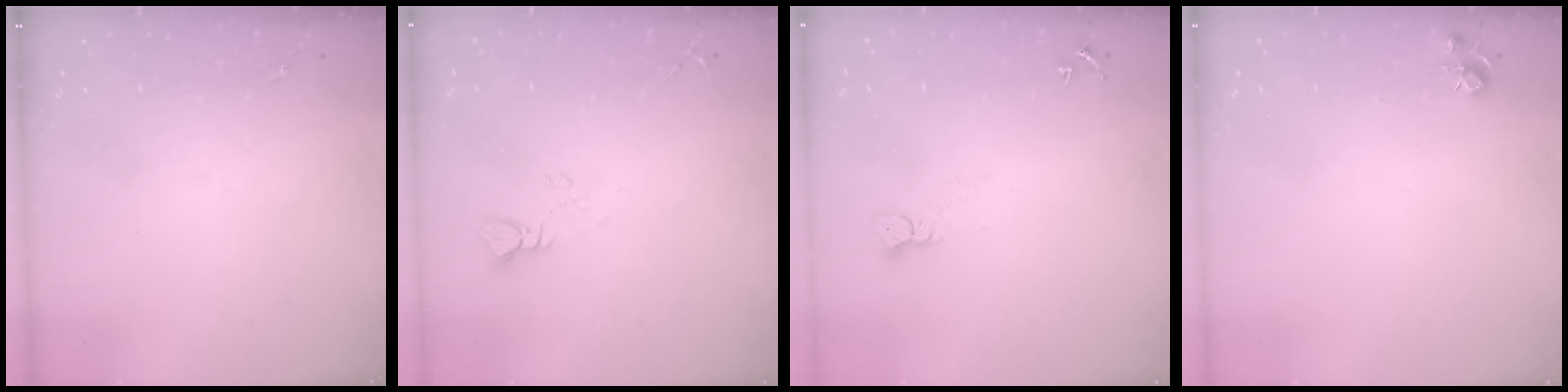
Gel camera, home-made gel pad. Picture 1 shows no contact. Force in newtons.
{"total": 2.8, "press": 2.8, "slide": 0.2}
{"total": 3.2, "press": 3.2, "slide": 0.1}
{"total": 5.1, "press": 5.0, "slide": 0.5}